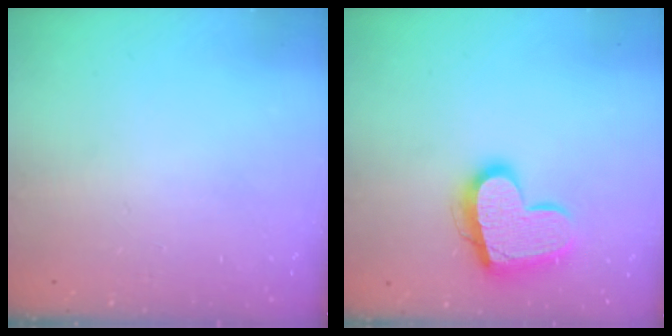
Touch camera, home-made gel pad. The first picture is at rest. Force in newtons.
{"total": 15.9, "press": 15.9, "slide": 0.9}